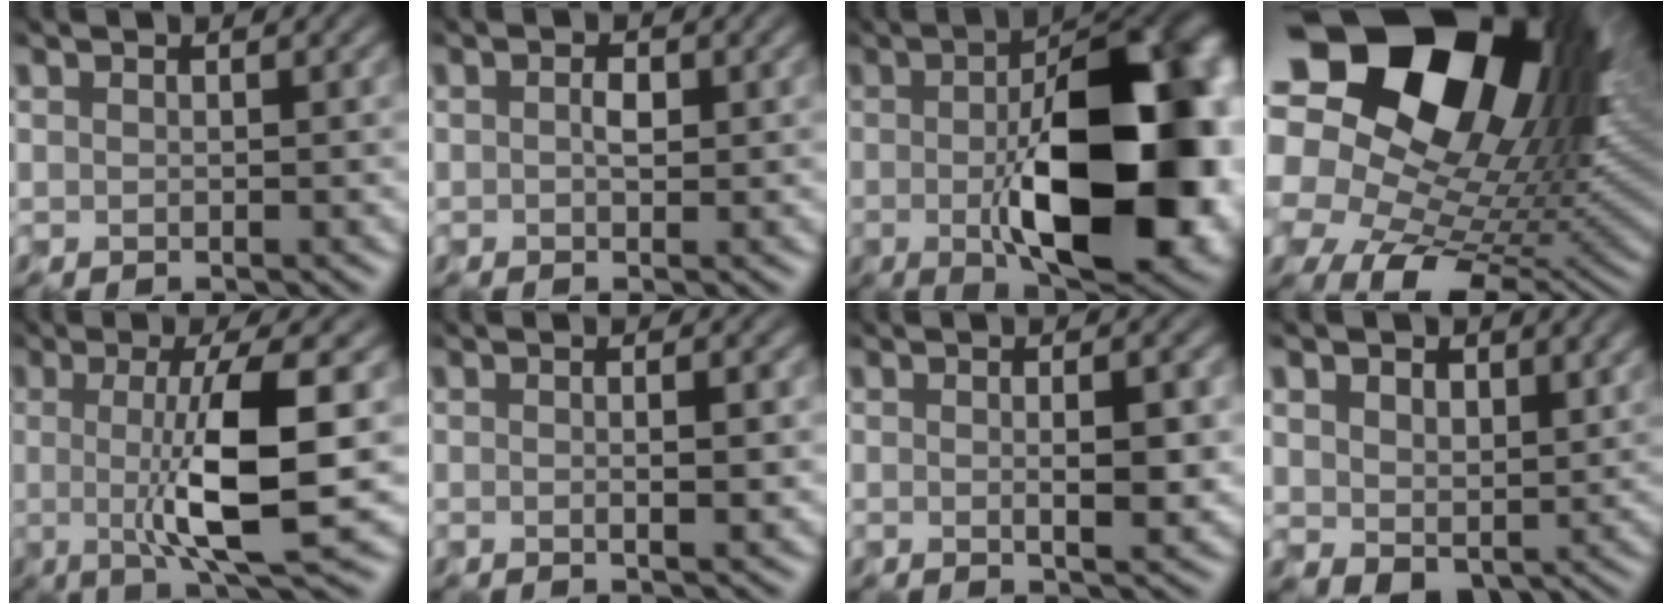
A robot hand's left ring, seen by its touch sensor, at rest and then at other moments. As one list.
[{"total": 1.1, "force": [-0.2, 0.5, 1.0], "torque": [-0.022, 0.001, -0.005]}, {"total": 16.1, "force": [-1.6, 7.4, 14.2], "torque": [-0.180, -0.012, -0.016]}, {"total": 20.3, "force": [4.6, 13.1, 14.7], "torque": [-0.244, 0.010, 0.100]}, {"total": 7.7, "force": [-0.8, 0.9, 7.6], "torque": [-0.118, -0.015, -0.013]}, {"total": 1.7, "force": [-0.4, -0.3, 1.7], "torque": [-0.024, -0.004, -0.008]}, {"total": 2.9, "force": [-0.3, 0.0, 2.9], "torque": [-0.046, -0.003, -0.004]}, {"total": 4.9, "force": [1.0, 3.6, 3.1], "torque": [-0.063, -0.006, 0.016]}]